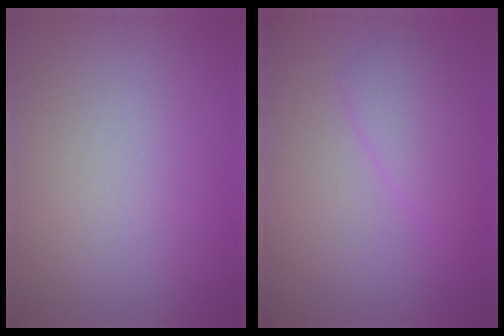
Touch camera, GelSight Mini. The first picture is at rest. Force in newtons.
{"total": 2.7, "press": 2.7, "slide": 0.2}